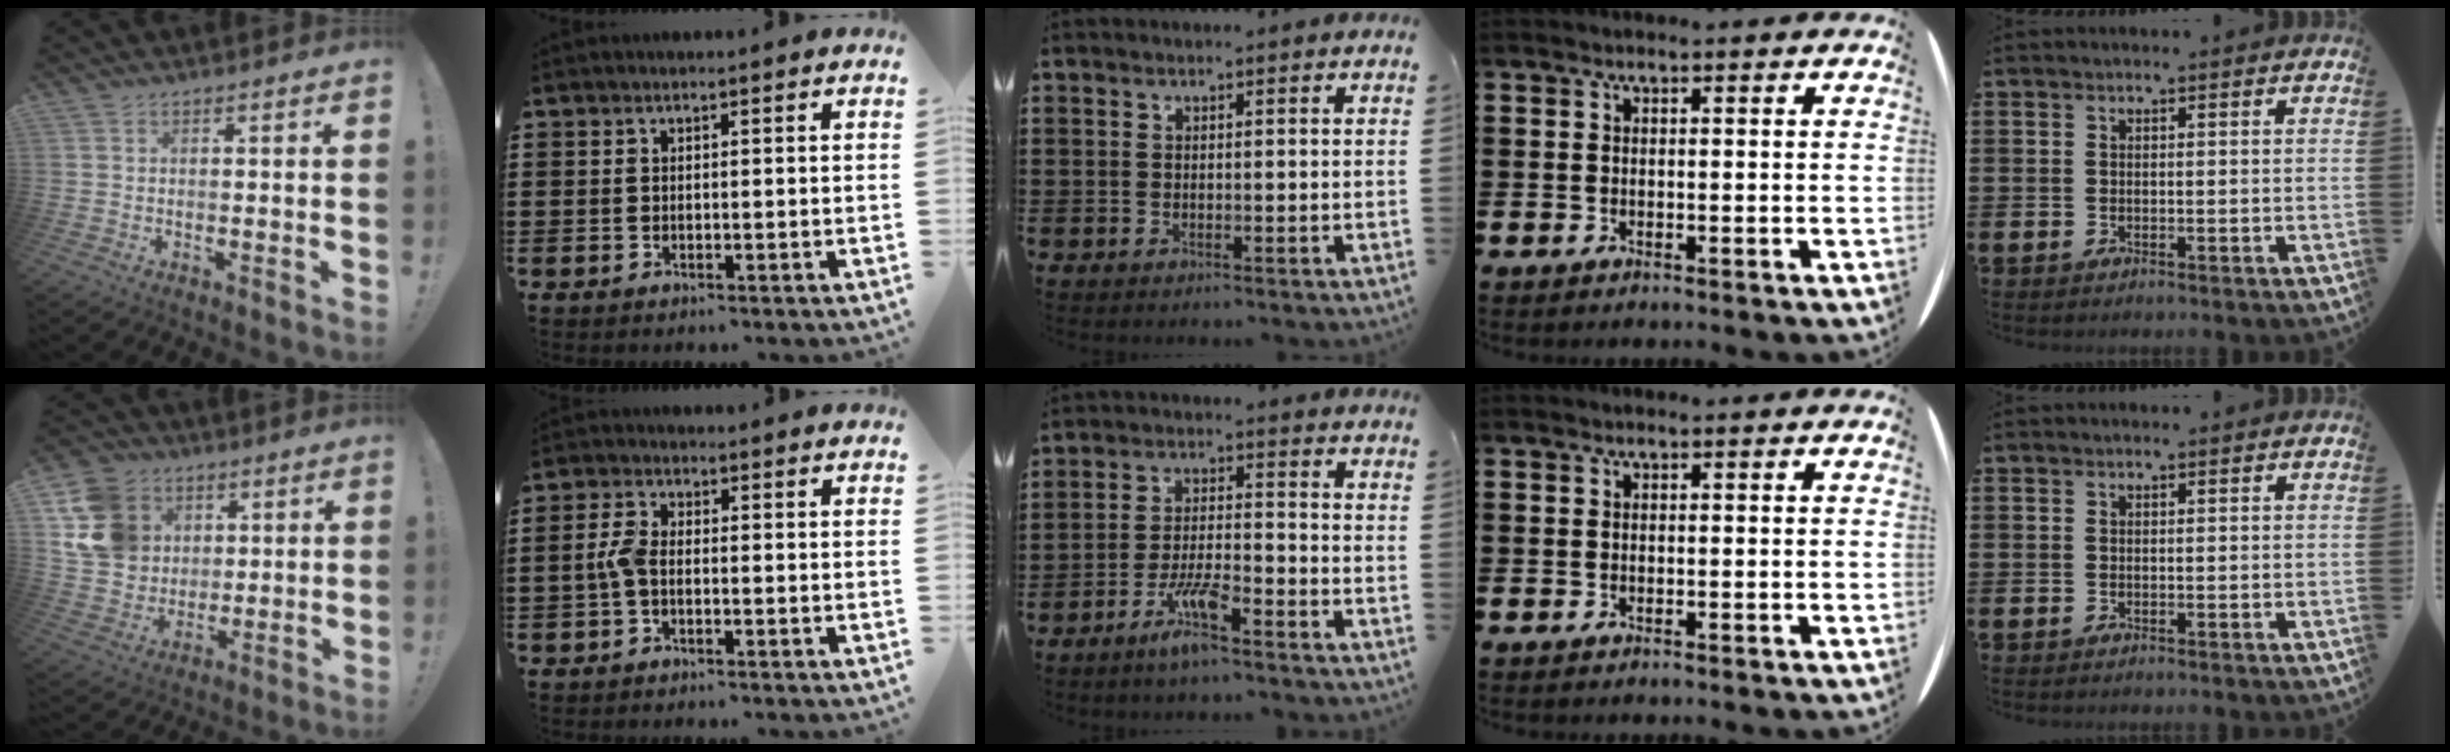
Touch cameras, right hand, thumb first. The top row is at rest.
{"thumb": {"total": 16.0, "force": [5.0, 13.6, 6.6], "torque": [-0.109, -0.014, 0.109]}, "index": {"total": 3.2, "force": [-0.8, 1.5, 2.8], "torque": [-0.073, -0.002, -0.022]}, "middle": {"total": 6.3, "force": [-4.4, 0.9, 4.5], "torque": [-0.092, -0.003, -0.082]}}